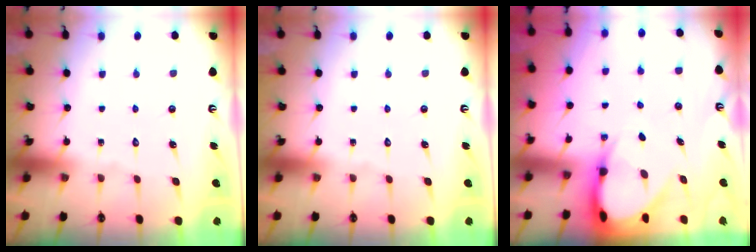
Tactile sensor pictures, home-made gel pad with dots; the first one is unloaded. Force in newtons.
{"total": 0.0}
{"total": 6.0, "press": 6.0, "slide": 0.6}